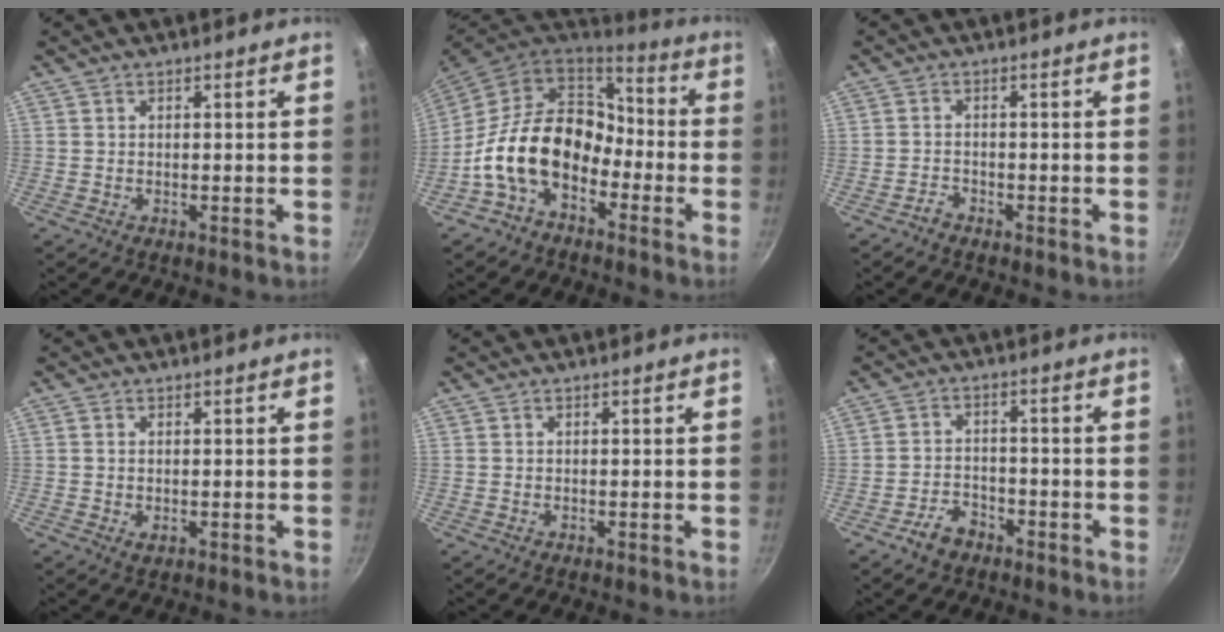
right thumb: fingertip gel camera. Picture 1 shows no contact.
{"total": 16.5, "force": [-5.3, 11.3, 10.8], "torque": [-0.154, 0.056, -0.113]}
{"total": 1.6, "force": [-1.4, 0.6, 0.4], "torque": [-0.008, 0.017, -0.027]}
{"total": 1.3, "force": [-0.1, 0.8, 1.1], "torque": [-0.019, -0.003, -0.001]}
{"total": 0.0}
{"total": 4.9, "force": [-3.3, 3.0, 2.1], "torque": [-0.027, 0.031, -0.055]}